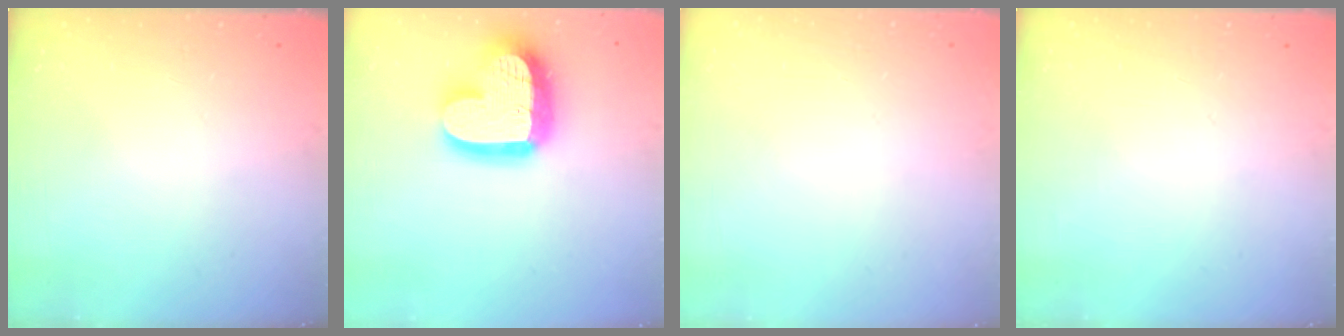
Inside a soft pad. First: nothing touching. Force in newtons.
{"total": 20.3, "press": 20.3, "slide": 1.8}
{"total": 0.0}
{"total": 0.0}